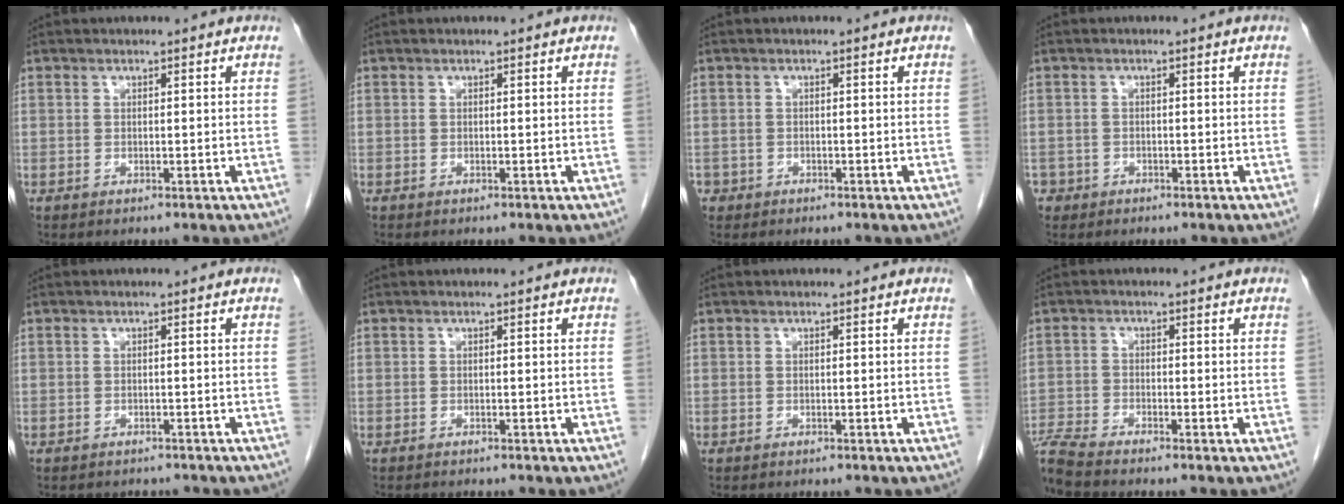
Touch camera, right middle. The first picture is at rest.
{"total": 0.0}
{"total": 1.3, "force": [-0.8, 1.1, 0.1], "torque": [-0.007, 0.003, -0.012]}
{"total": 2.0, "force": [-1.3, 1.5, 0.0], "torque": [-0.005, 0.005, -0.024]}
{"total": 3.7, "force": [-3.4, 1.3, 0.5], "torque": [-0.004, 0.000, -0.039]}
{"total": 1.6, "force": [-1.5, 0.2, 0.4], "torque": [-0.012, -0.005, -0.019]}
{"total": 0.9, "force": [-0.8, 0.2, 0.3], "torque": [-0.011, -0.004, -0.010]}
{"total": 5.5, "force": [-5.2, -1.1, 1.6], "torque": [-0.034, -0.015, -0.100]}